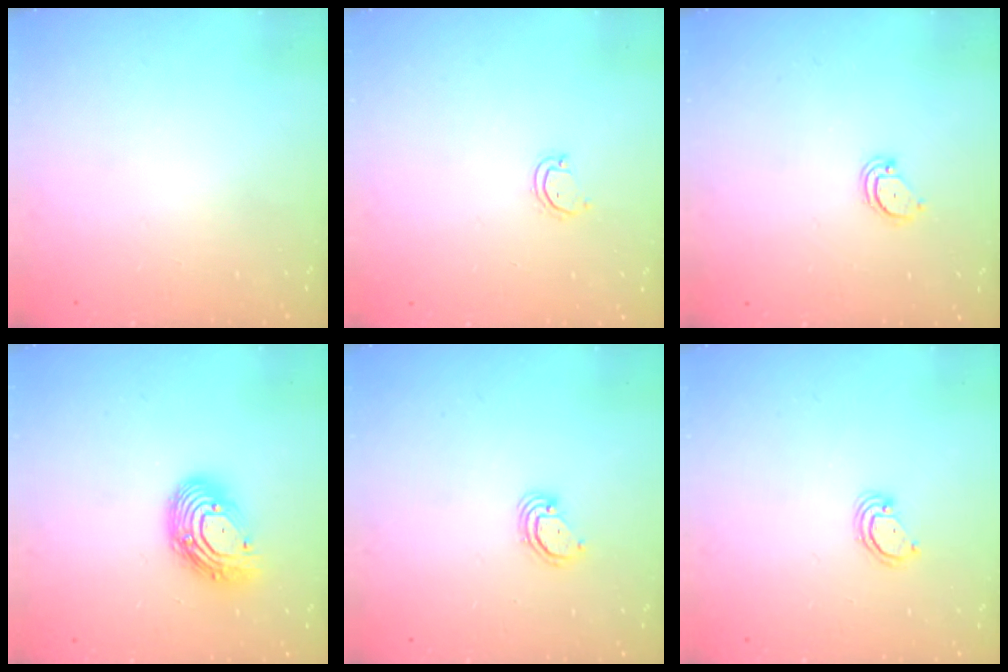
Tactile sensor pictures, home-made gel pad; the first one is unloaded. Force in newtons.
{"total": 3.3, "press": 3.3, "slide": 0.2}
{"total": 2.4, "press": 2.4, "slide": 0.2}
{"total": 13.1, "press": 13.1, "slide": 1.1}
{"total": 2.9, "press": 2.9, "slide": 0.2}
{"total": 3.6, "press": 3.6, "slide": 0.3}